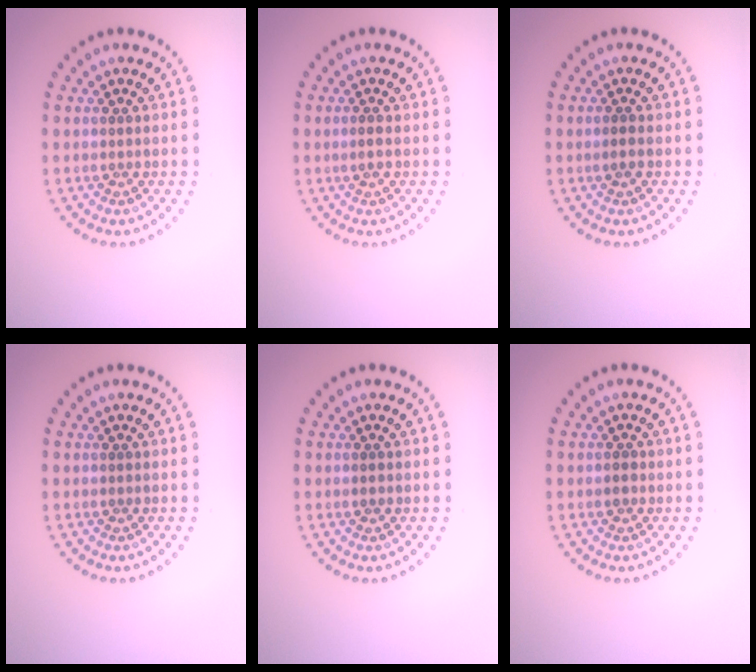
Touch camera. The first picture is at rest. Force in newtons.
{"total": 0.8, "press": 0.8, "slide": 0.1}
{"total": 0.9, "press": 0.9, "slide": 0.1}
{"total": 0.0}
{"total": 0.8, "press": 0.8, "slide": 0.1}
{"total": 0.9, "press": 0.8, "slide": 0.3}